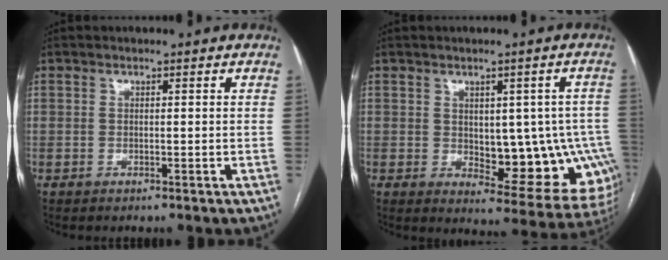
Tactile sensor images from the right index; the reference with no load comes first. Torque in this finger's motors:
{"motor_torque": [0.26, 0.08, 0.18, 0.02]}